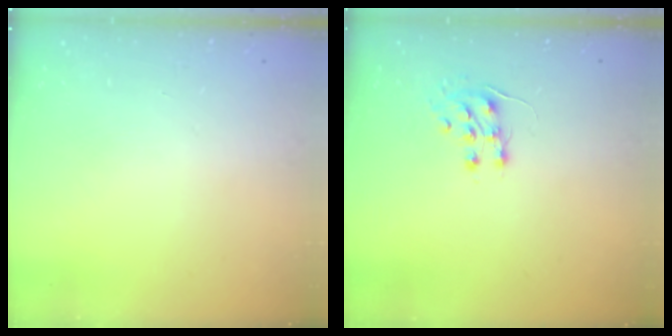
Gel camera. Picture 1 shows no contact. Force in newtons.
{"total": 7.4, "press": 7.4, "slide": 0.7}